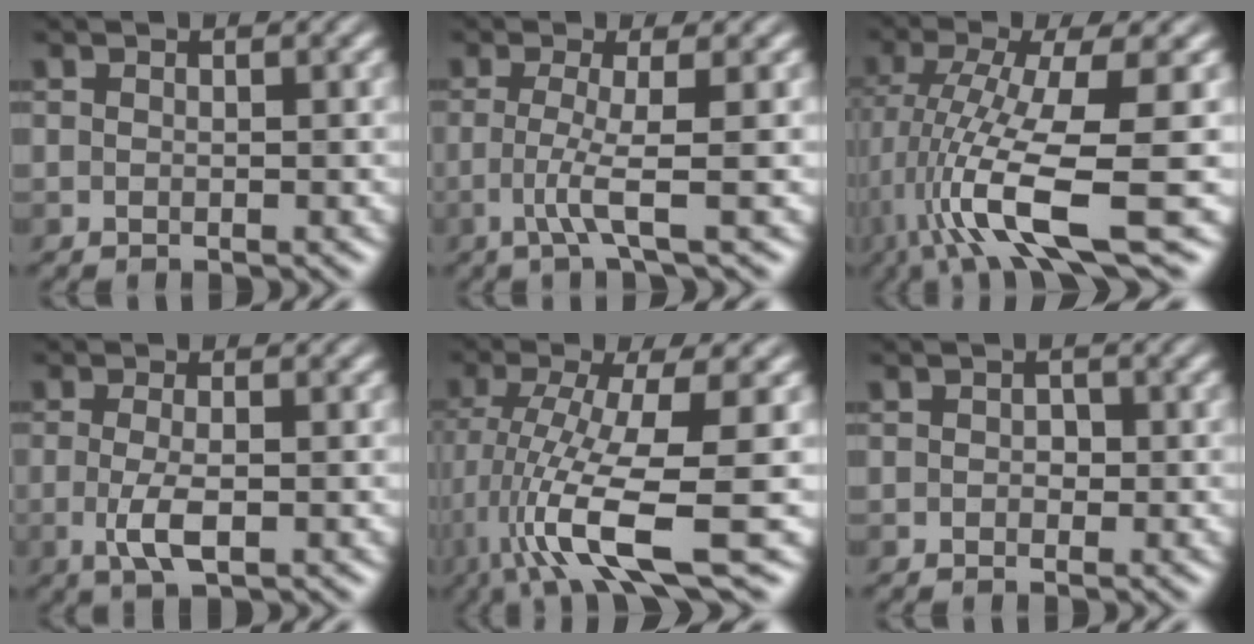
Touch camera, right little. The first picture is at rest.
{"total": 2.8, "force": [-1.1, -0.4, 2.6], "torque": [-0.062, 0.001, -0.023]}
{"total": 9.4, "force": [-2.9, 1.8, 8.8], "torque": [-0.180, -0.004, -0.051]}
{"total": 3.0, "force": [-0.9, 1.0, 2.7], "torque": [-0.063, -0.003, -0.016]}
{"total": 9.3, "force": [-3.2, 1.7, 8.5], "torque": [-0.177, -0.006, -0.057]}
{"total": 1.6, "force": [0.4, 1.4, 0.7], "torque": [0.011, 0.006, -0.012]}